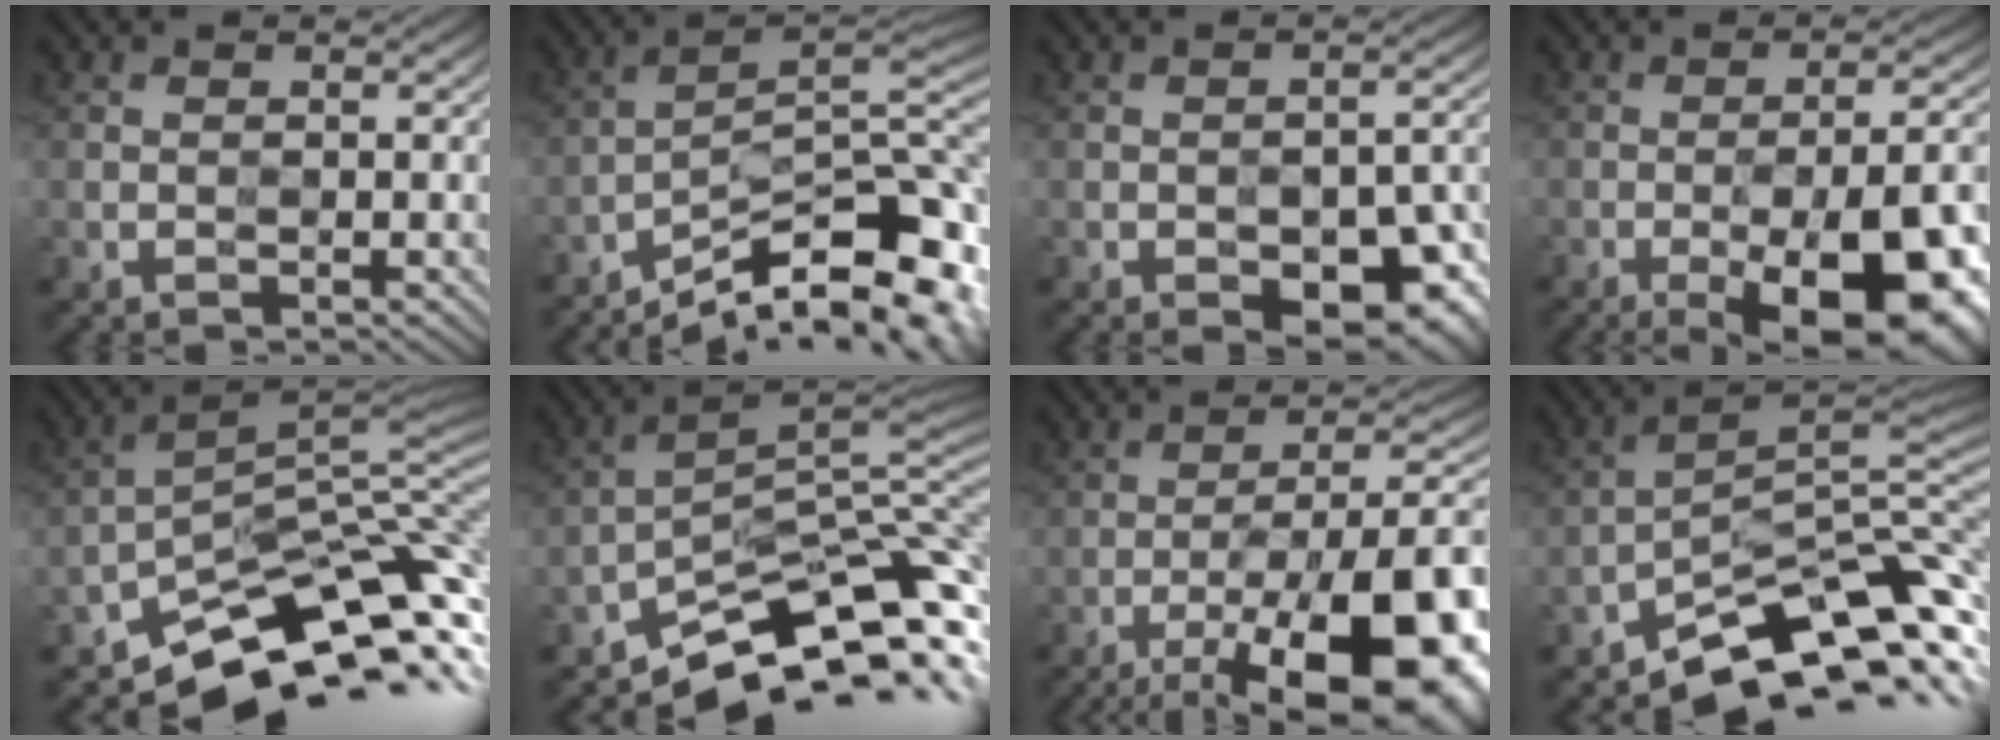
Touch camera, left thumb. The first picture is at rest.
{"total": 13.5, "force": [-9.0, 3.4, 9.5], "torque": [-0.166, -0.010, -0.147]}
{"total": 10.5, "force": [-5.5, 4.7, 7.6], "torque": [-0.105, -0.006, -0.075]}
{"total": 15.8, "force": [-7.3, 5.5, 12.9], "torque": [-0.175, 0.000, -0.108]}
{"total": 13.9, "force": [-8.5, 5.5, 9.6], "torque": [-0.173, -0.002, -0.144]}
{"total": 11.7, "force": [-7.9, 3.9, 7.8], "torque": [-0.129, 0.003, -0.143]}
{"total": 18.7, "force": [-9.6, 6.9, 14.5], "torque": [-0.189, -0.005, -0.142]}
{"total": 11.2, "force": [-7.2, 3.6, 7.7], "torque": [-0.112, 0.001, -0.136]}